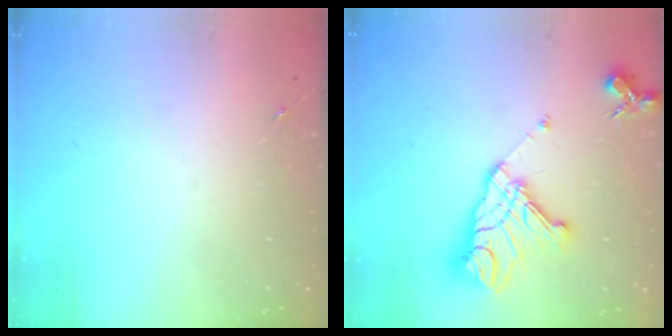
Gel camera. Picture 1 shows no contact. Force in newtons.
{"total": 17.5, "press": 17.3, "slide": 2.0}